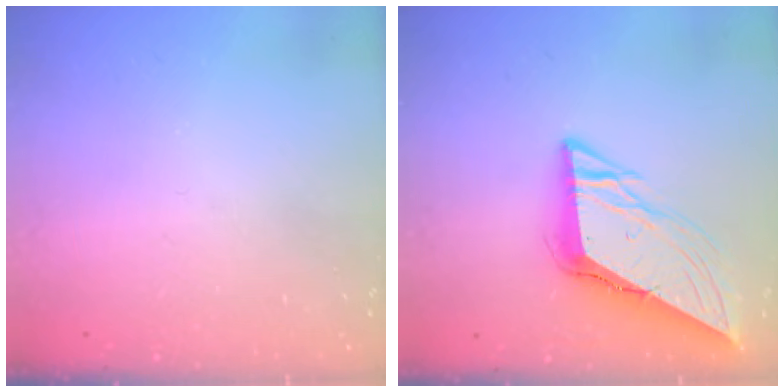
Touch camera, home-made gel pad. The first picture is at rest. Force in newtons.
{"total": 10.7, "press": 10.6, "slide": 1.3}